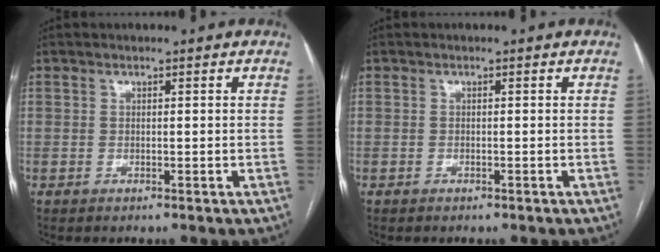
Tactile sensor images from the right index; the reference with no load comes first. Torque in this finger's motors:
{"motor_torque": [0.41, -0.28, 0.07, 0.02]}